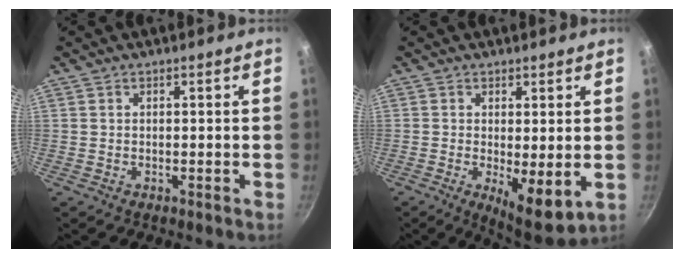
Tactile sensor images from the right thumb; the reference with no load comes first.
{"total": 7.8, "force": [-0.6, 2.7, 7.3], "torque": [-0.097, -0.023, -0.001]}